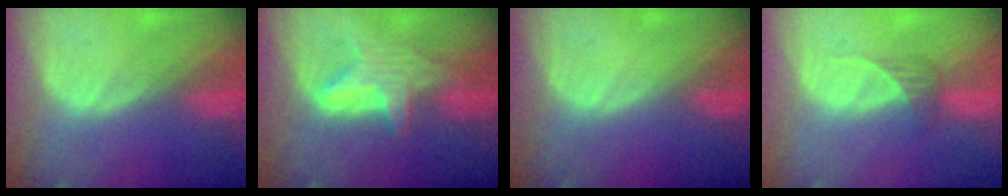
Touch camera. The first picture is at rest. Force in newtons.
{"total": 5.9, "press": 5.8, "slide": 0.8}
{"total": 0.0}
{"total": 2.1, "press": 1.9, "slide": 0.9}